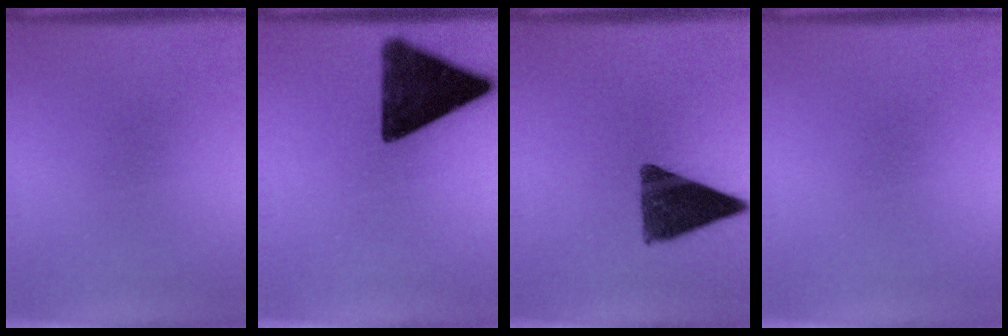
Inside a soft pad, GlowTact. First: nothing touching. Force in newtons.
{"total": 14.6}
{"total": 12.6}
{"total": 0.0}